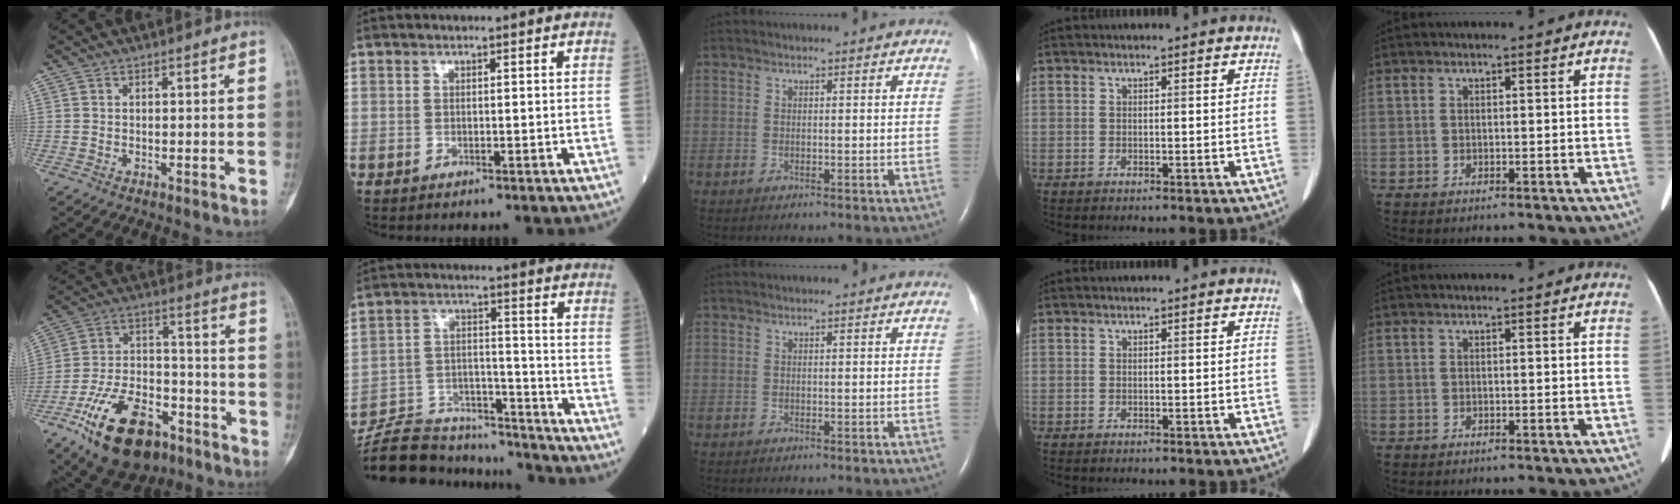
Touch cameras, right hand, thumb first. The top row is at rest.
{"thumb": {"total": 20.3, "force": [-11.6, 10.7, 12.7], "torque": [-0.215, 0.072, -0.193]}, "index": {"total": 17.8, "force": [-16.9, 4.0, 3.9], "torque": [-0.081, 0.021, -0.266]}}